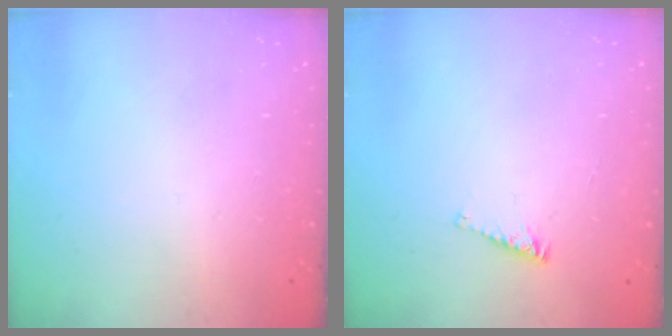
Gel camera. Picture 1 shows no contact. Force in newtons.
{"total": 2.5, "press": 2.4, "slide": 0.4}